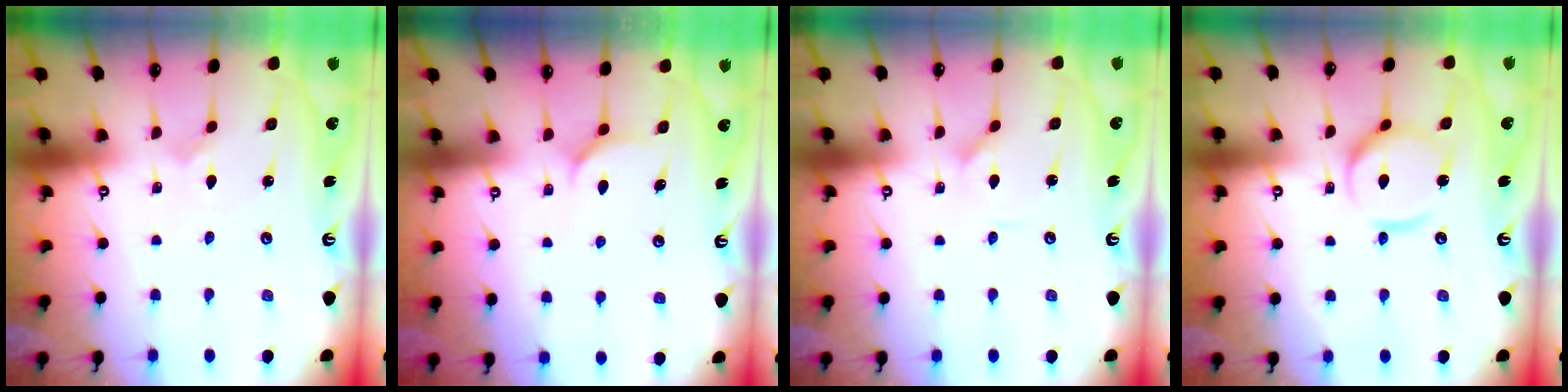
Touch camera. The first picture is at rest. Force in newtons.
{"total": 6.1, "press": 6.0, "slide": 0.4}
{"total": 1.2, "press": 1.1, "slide": 0.2}
{"total": 10.7, "press": 10.6, "slide": 1.1}